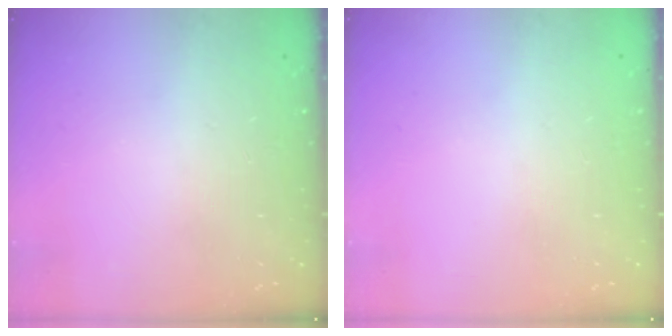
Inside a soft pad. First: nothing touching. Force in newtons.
{"total": 0.0}